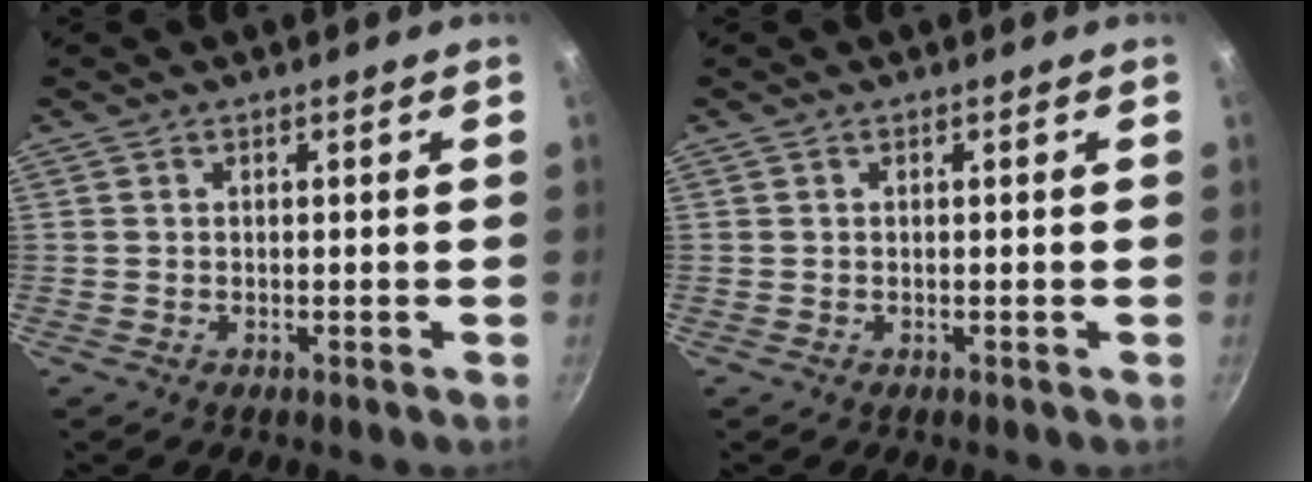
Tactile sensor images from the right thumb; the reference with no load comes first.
{"total": 0.0}